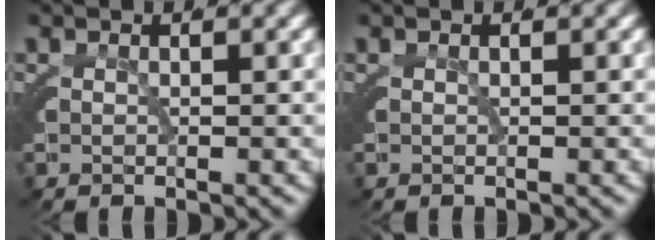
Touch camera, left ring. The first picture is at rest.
{"total": 0.0}